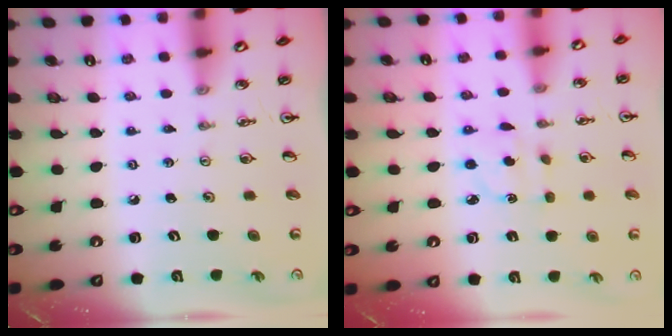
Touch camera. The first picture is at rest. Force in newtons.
{"total": 2.2, "press": 2.2, "slide": 0.2}